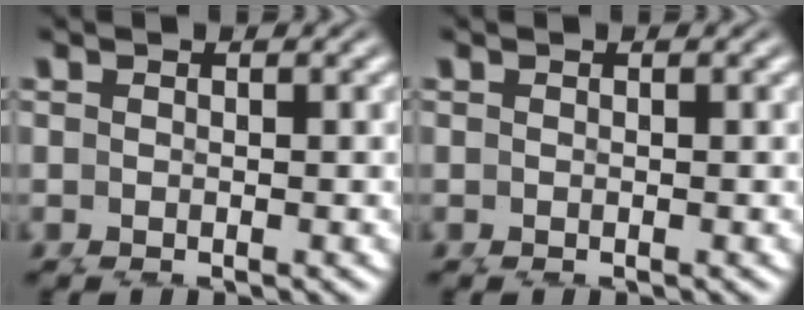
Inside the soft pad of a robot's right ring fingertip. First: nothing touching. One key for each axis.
{"total": 0.0}